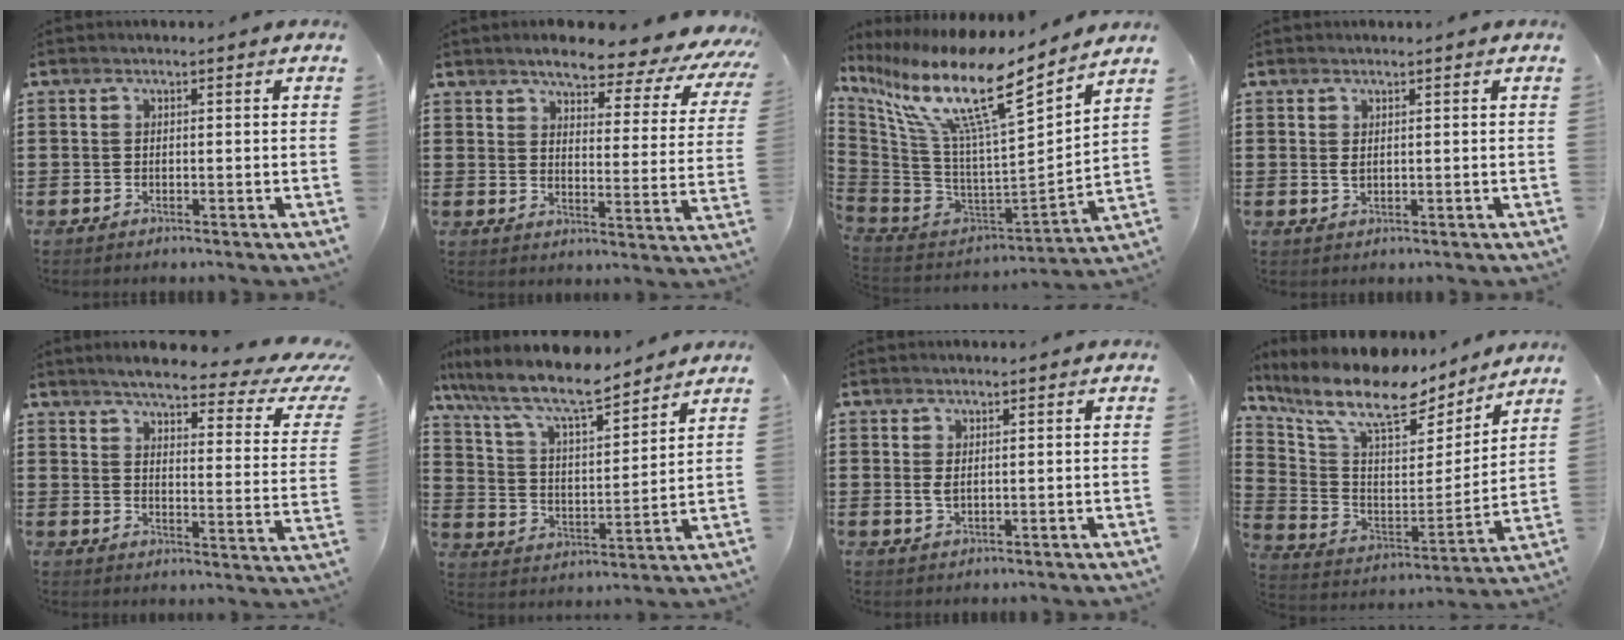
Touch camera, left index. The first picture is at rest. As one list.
[{"total": 6.2, "force": [5.5, 1.0, 2.8], "torque": [-0.057, -0.040, 0.085]}, {"total": 14.6, "force": [9.5, 2.1, 10.9], "torque": [-0.247, -0.074, 0.144]}, {"total": 1.2, "force": [0.6, 0.6, 0.9], "torque": [-0.020, 0.003, 0.010]}, {"total": 5.2, "force": [4.1, 0.5, 3.1], "torque": [-0.064, -0.033, 0.060]}, {"total": 9.9, "force": [8.4, 1.9, 4.9], "torque": [-0.129, -0.046, 0.143]}, {"total": 1.6, "force": [0.6, 0.7, 1.3], "torque": [-0.036, -0.001, 0.008]}, {"total": 13.0, "force": [9.6, 4.2, 7.6], "torque": [-0.169, -0.058, 0.164]}]